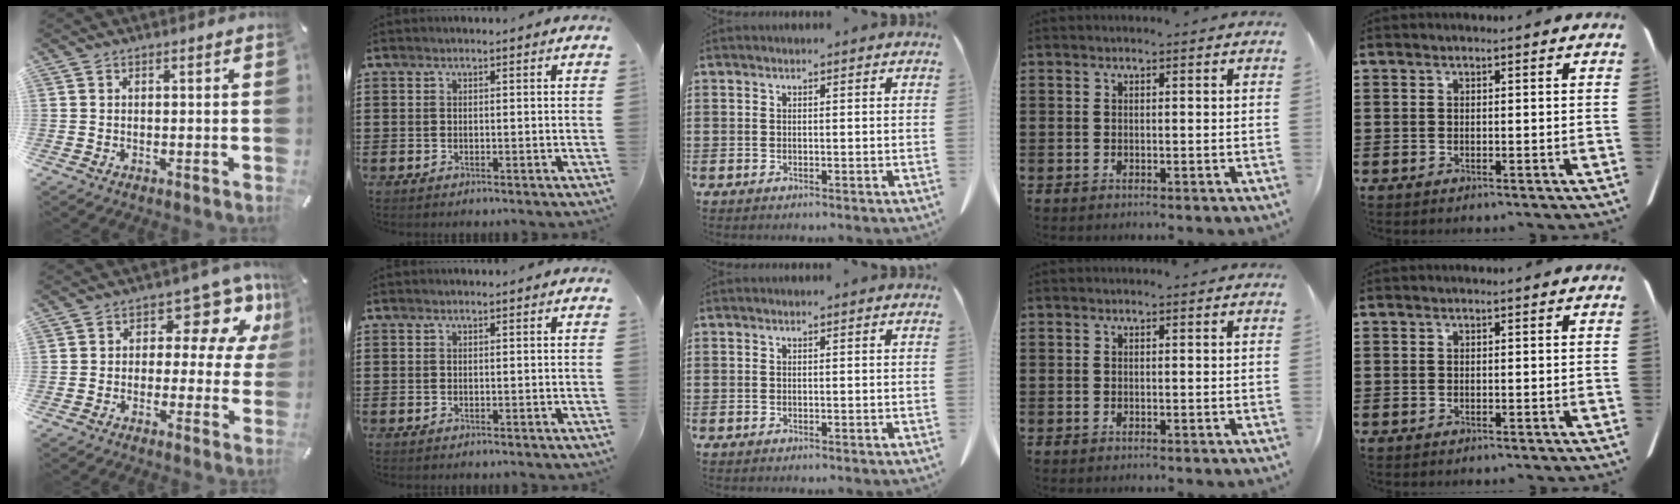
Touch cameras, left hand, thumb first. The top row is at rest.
{"thumb": {"total": 11.6, "force": [4.7, 6.9, 8.0], "torque": [-0.105, -0.027, 0.080]}}